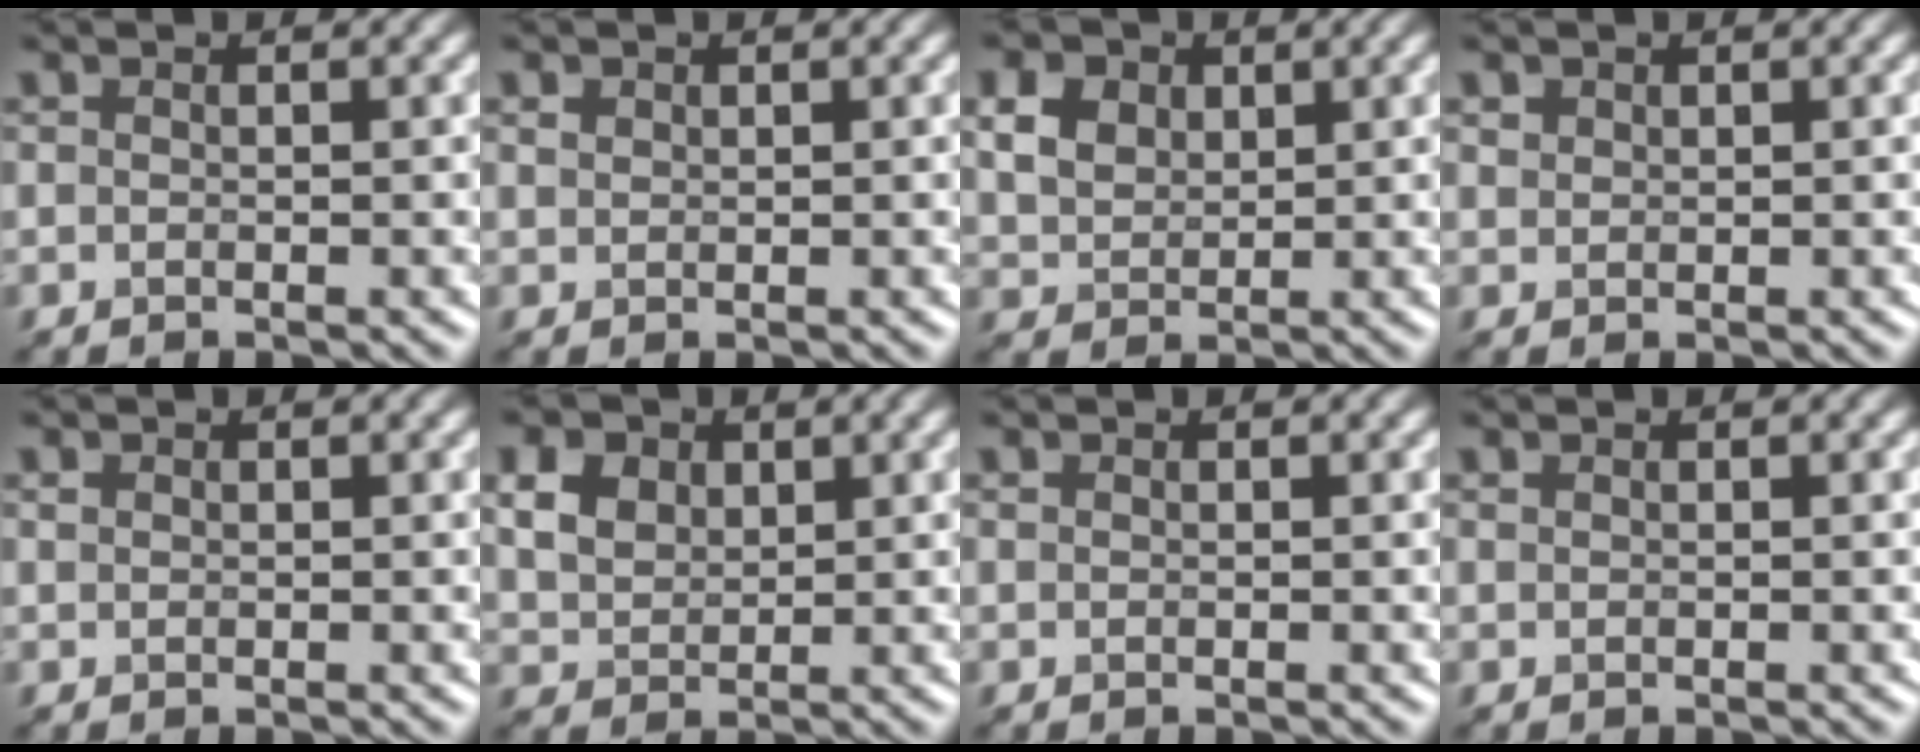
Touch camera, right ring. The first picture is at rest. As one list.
[{"total": 1.1, "force": [-0.1, -0.6, -0.9], "torque": [-0.005, -0.001, 0.025]}, {"total": 3.8, "force": [2.1, 2.7, 1.6], "torque": [-0.079, 0.015, 0.065]}, {"total": 1.2, "force": [0.0, -0.6, -1.1], "torque": [-0.002, -0.001, 0.026]}, {"total": 1.1, "force": [-0.3, -0.7, -0.8], "torque": [-0.008, -0.001, 0.018]}, {"total": 4.3, "force": [2.5, 2.9, 1.8], "torque": [-0.089, 0.016, 0.071]}, {"total": 0.7, "force": [-0.1, -0.5, -0.5], "torque": [-0.003, -0.004, 0.007]}, {"total": 0.8, "force": [-0.1, -0.6, -0.5], "torque": [-0.003, -0.003, 0.010]}]